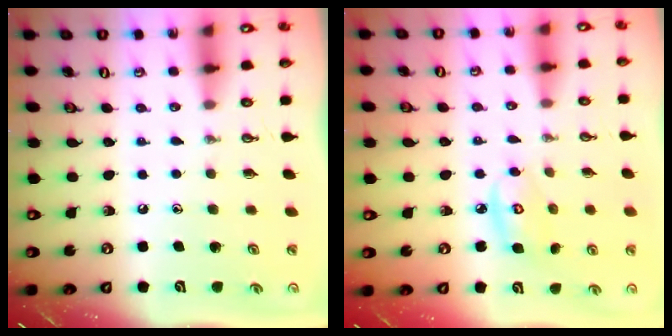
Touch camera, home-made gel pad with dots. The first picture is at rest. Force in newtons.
{"total": 5.9, "press": 5.9, "slide": 0.2}